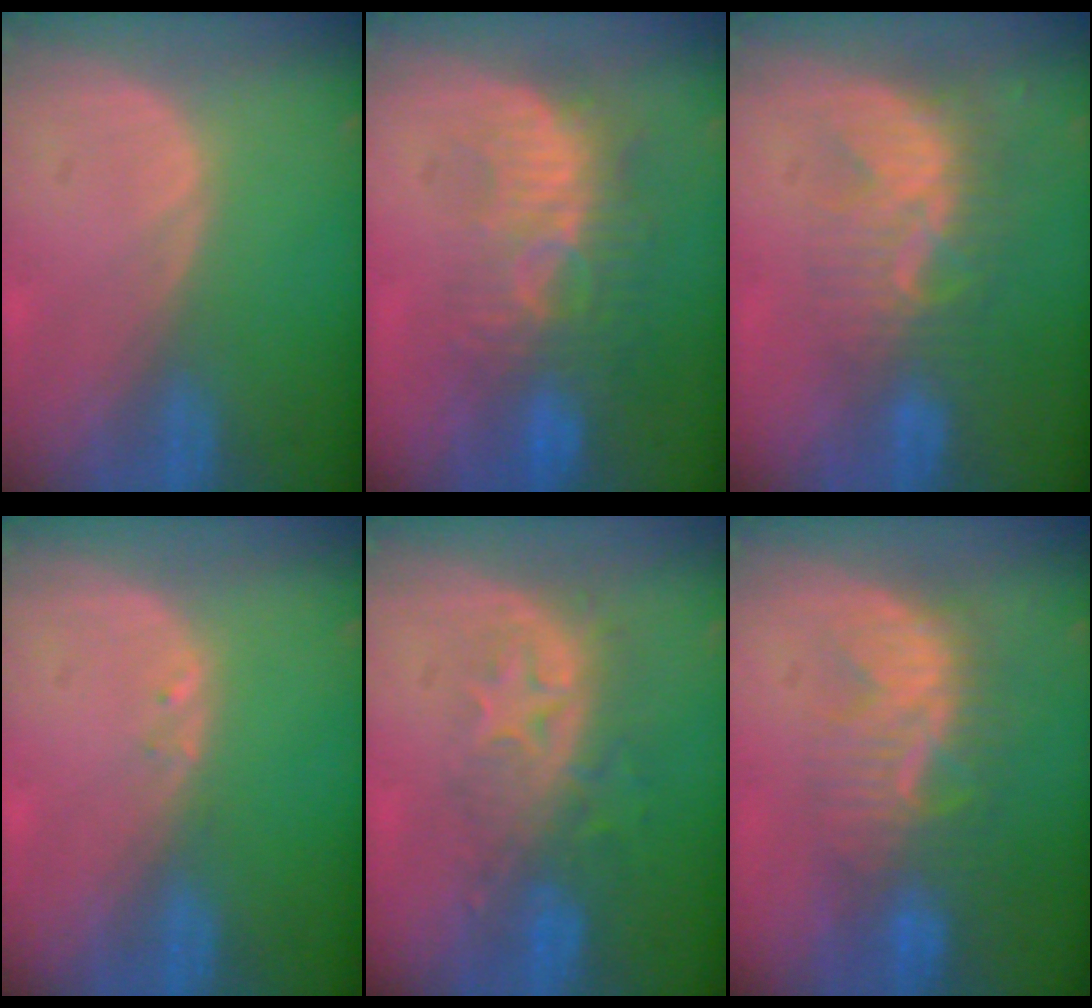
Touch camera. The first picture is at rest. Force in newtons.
{"total": 9.4, "press": 8.7, "slide": 3.7}
{"total": 8.9, "press": 7.6, "slide": 4.5}
{"total": 0.6, "press": 0.6, "slide": 0.1}
{"total": 8.2, "press": 7.3, "slide": 3.8}
{"total": 8.3, "press": 8.0, "slide": 2.2}